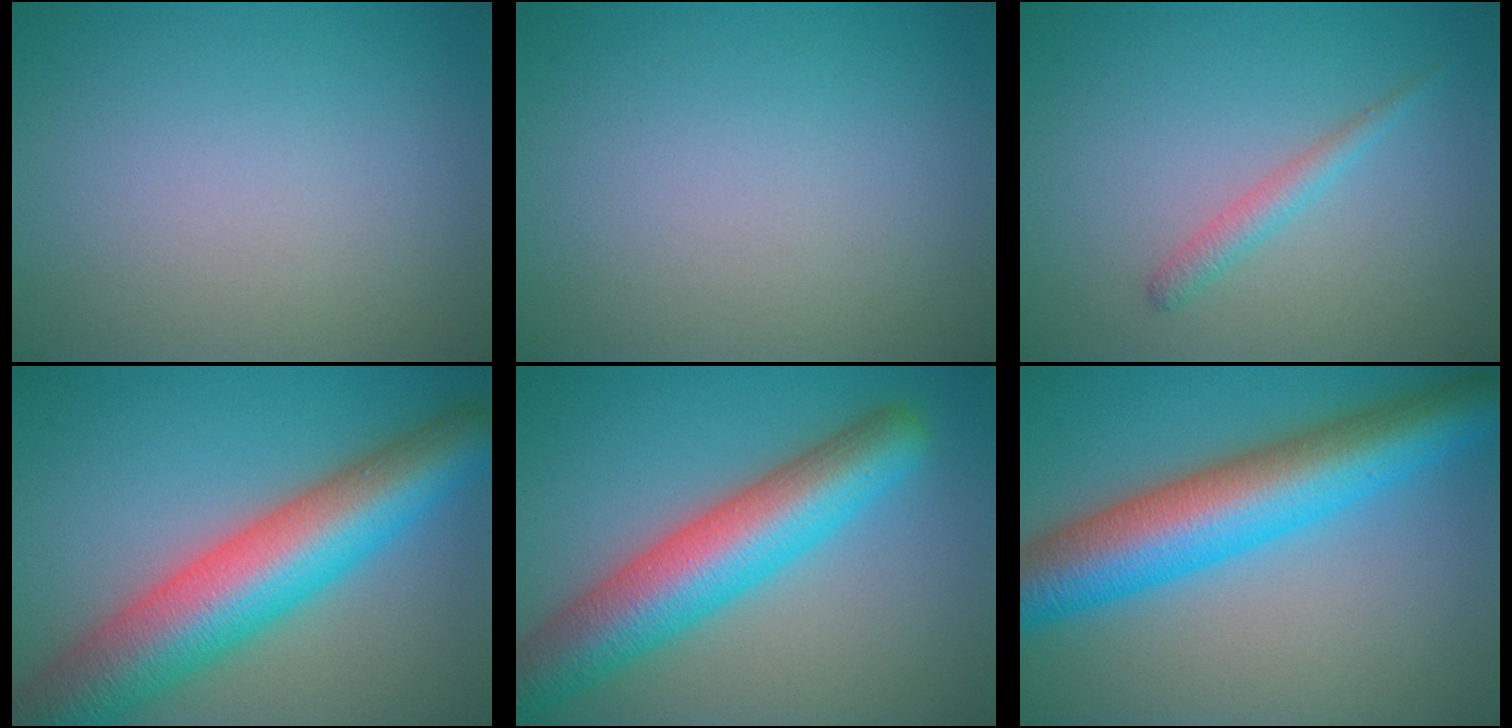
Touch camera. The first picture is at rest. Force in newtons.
{"total": 0.0}
{"total": 1.6, "press": 1.6, "slide": 0.0}
{"total": 12.0, "press": 12.0, "slide": 0.7}
{"total": 9.4, "press": 9.4, "slide": 0.3}
{"total": 10.6, "press": 10.6, "slide": 0.1}